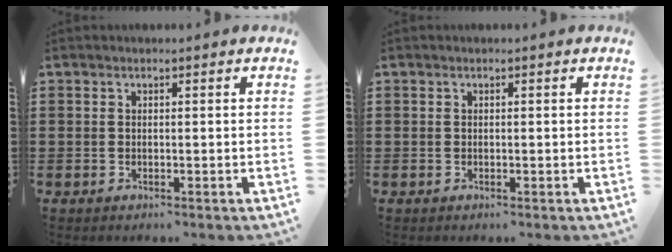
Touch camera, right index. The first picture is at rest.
{"total": 0.0}